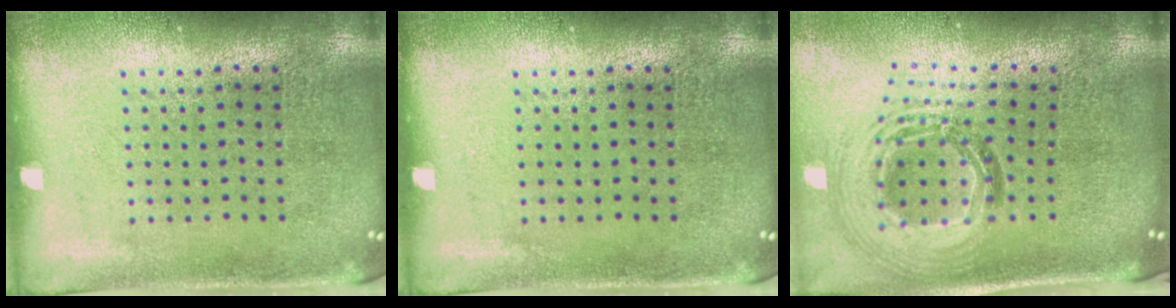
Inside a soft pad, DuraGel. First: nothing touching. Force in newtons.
{"total": 0.0}
{"total": 1.7, "press": 1.5, "slide": 0.9}